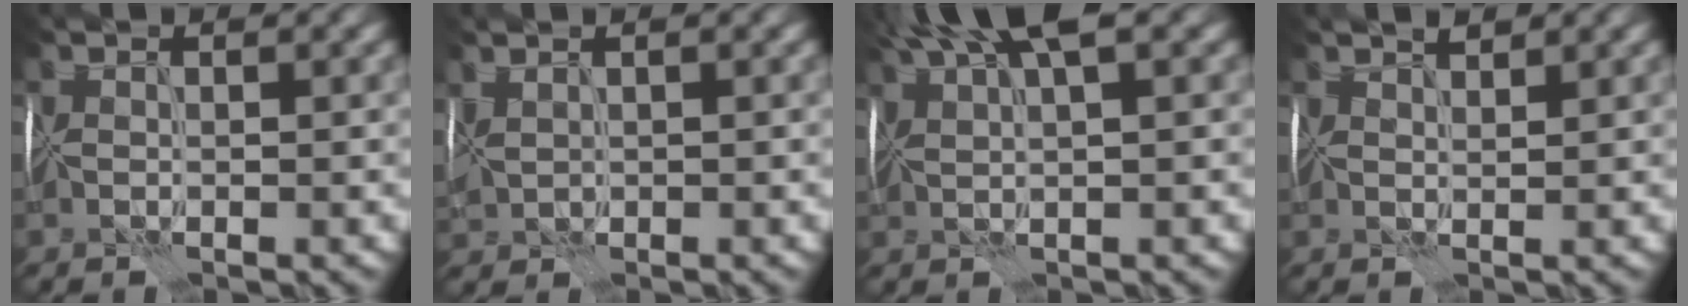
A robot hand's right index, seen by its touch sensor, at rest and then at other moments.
{"total": 2.3, "force": [1.2, 1.4, 1.4], "torque": [-0.052, 0.011, 0.031]}
{"total": 7.7, "force": [4.9, 1.8, 5.7], "torque": [-0.099, 0.028, 0.073]}
{"total": 2.2, "force": [1.9, 0.7, 1.0], "torque": [-0.004, 0.014, 0.021]}